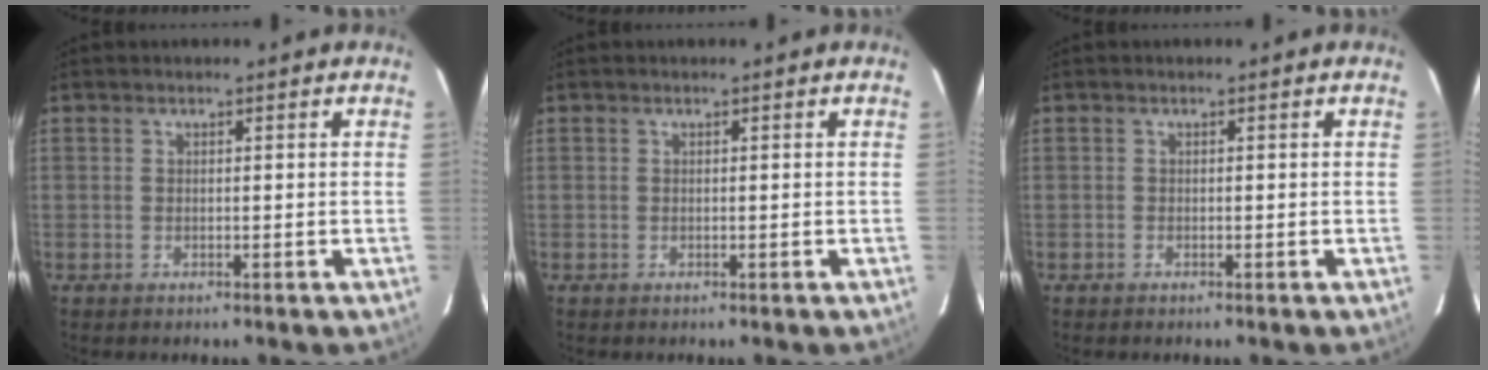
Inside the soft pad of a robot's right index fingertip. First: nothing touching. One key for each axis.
{"total": 0.0}
{"total": 0.0}